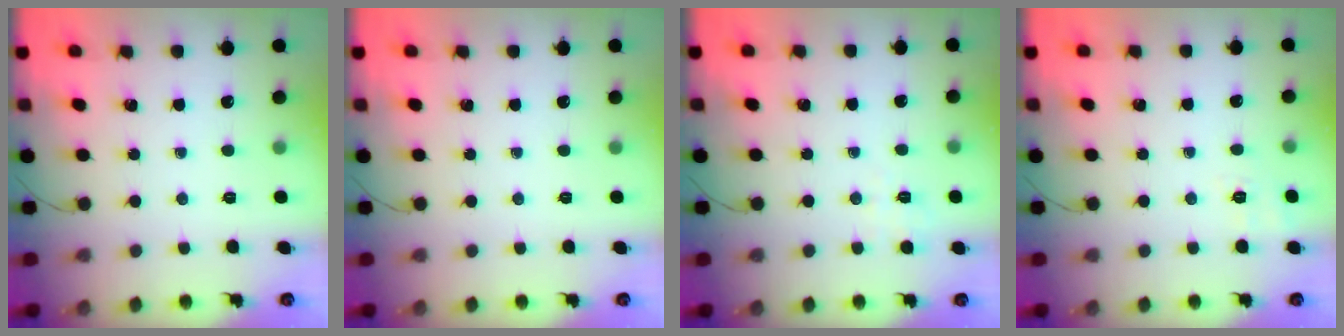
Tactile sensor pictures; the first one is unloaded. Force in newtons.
{"total": 0.0}
{"total": 2.2, "press": 1.5, "slide": 1.5}
{"total": 2.7, "press": 1.6, "slide": 2.1}